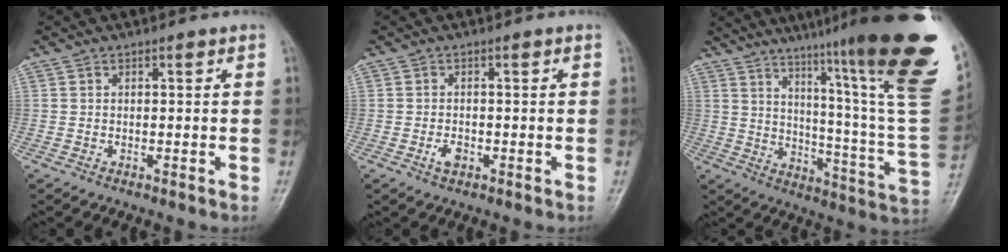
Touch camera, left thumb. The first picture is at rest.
{"total": 2.0, "force": [-0.8, 1.2, 1.4], "torque": [-0.025, 0.002, -0.014]}
{"total": 31.1, "force": [19.5, 2.9, 24.1], "torque": [-0.273, -0.100, 0.276]}